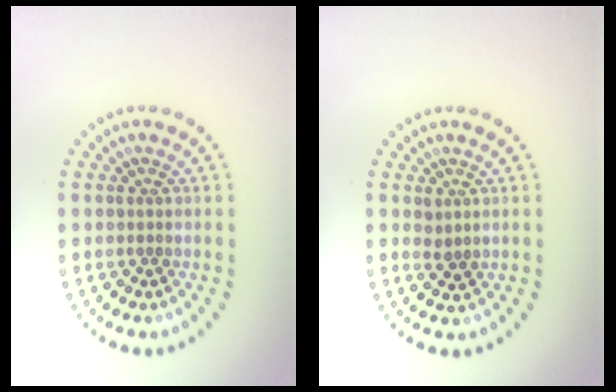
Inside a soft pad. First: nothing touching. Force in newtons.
{"total": 1.1, "press": 1.0, "slide": 0.5}